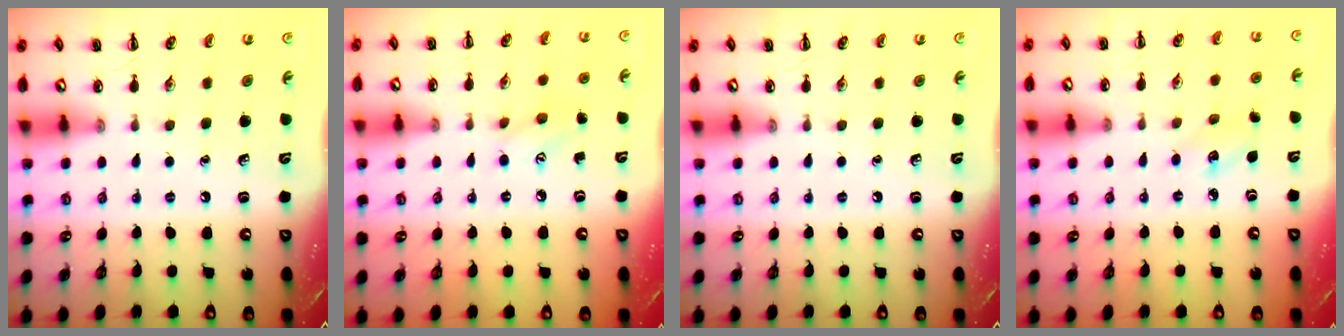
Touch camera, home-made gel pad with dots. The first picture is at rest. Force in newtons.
{"total": 6.6, "press": 6.5, "slide": 1.2}
{"total": 0.0}
{"total": 3.6, "press": 3.5, "slide": 0.8}